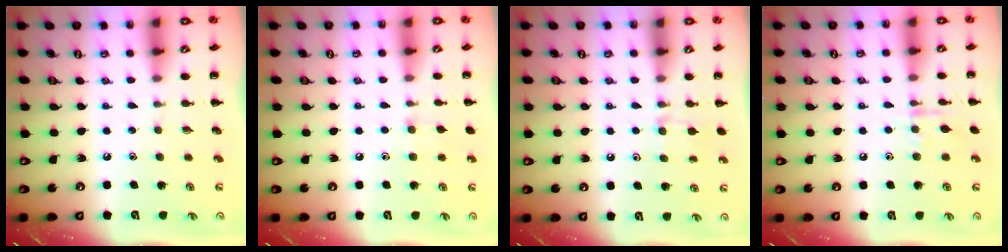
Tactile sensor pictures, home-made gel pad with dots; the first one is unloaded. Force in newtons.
{"total": 4.8, "press": 4.4, "slide": 2.0}
{"total": 7.0, "press": 6.7, "slide": 2.2}
{"total": 7.2, "press": 7.1, "slide": 0.8}